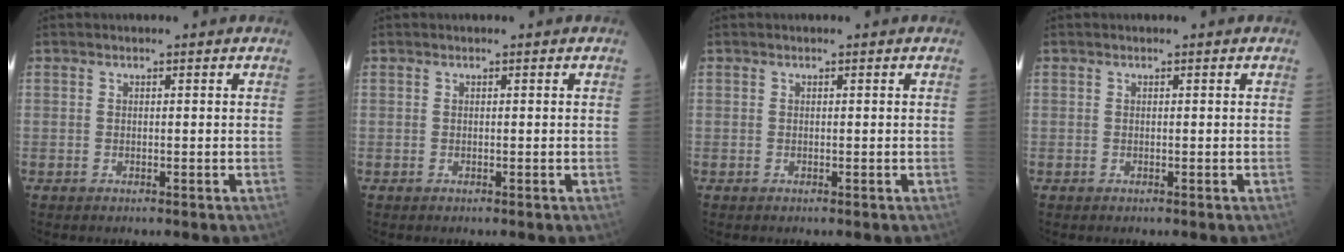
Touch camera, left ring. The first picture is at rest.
{"total": 0.0}
{"total": 0.0}
{"total": 0.0}